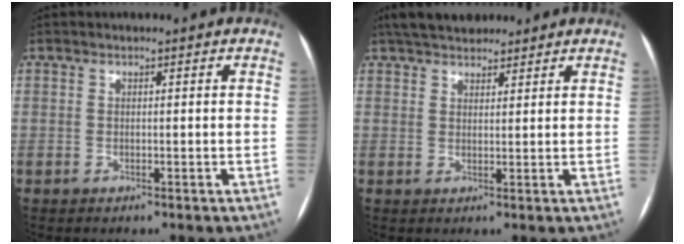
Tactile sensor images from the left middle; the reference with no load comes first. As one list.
[{"total": 7.9, "force": [6.7, 2.9, 3.2], "torque": [-0.047, 0.030, 0.111]}]